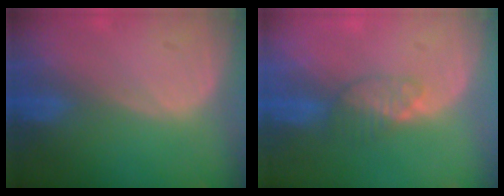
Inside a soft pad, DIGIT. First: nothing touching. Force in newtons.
{"total": 3.5, "press": 3.2, "slide": 1.4}